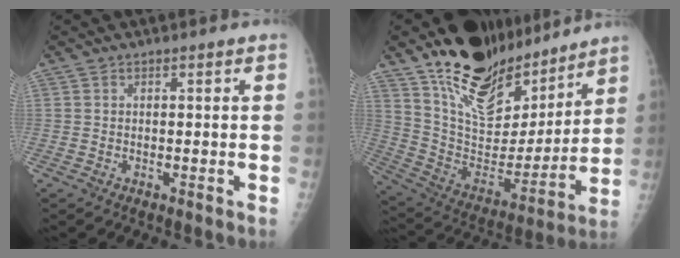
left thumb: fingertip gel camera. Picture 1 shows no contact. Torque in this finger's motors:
{"motor_torque": [0.40, 0.46, 1.40, -1.37, 0.33]}